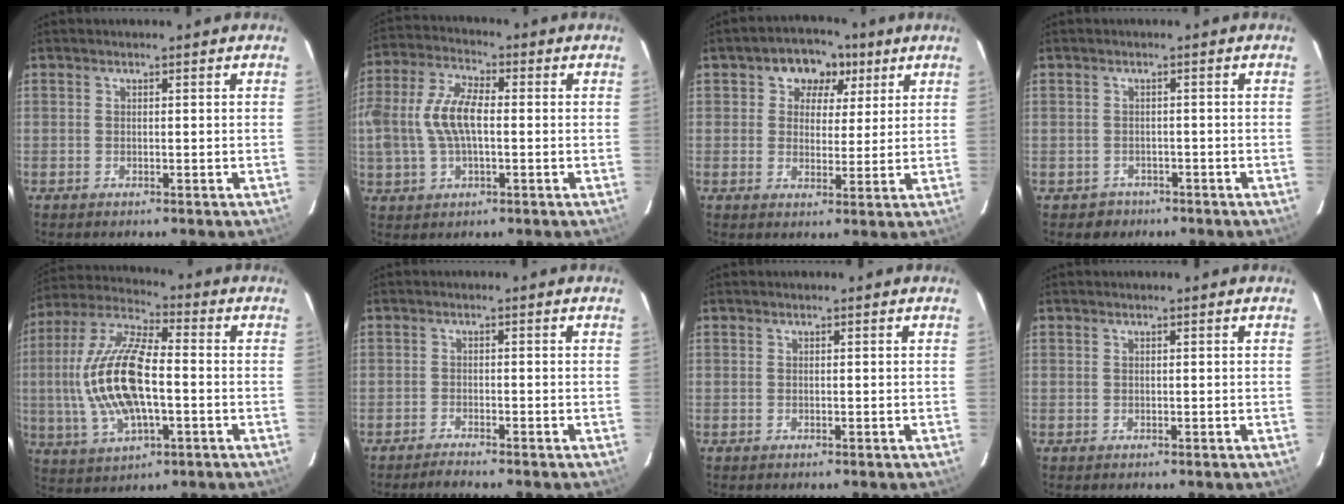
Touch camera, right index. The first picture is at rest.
{"total": 11.2, "force": [-0.3, 5.6, 9.8], "torque": [-0.208, 0.014, -0.006]}
{"total": 7.5, "force": [3.2, 6.2, 2.8], "torque": [-0.042, 0.015, 0.044]}
{"total": 3.0, "force": [-1.5, 2.6, -0.2], "torque": [-0.002, 0.011, -0.019]}
{"total": 17.9, "force": [-1.6, 7.4, 16.2], "torque": [-0.335, 0.005, -0.026]}
{"total": 2.0, "force": [-2.0, -0.1, 0.5], "torque": [-0.022, -0.005, -0.038]}
{"total": 0.0}
{"total": 0.0}